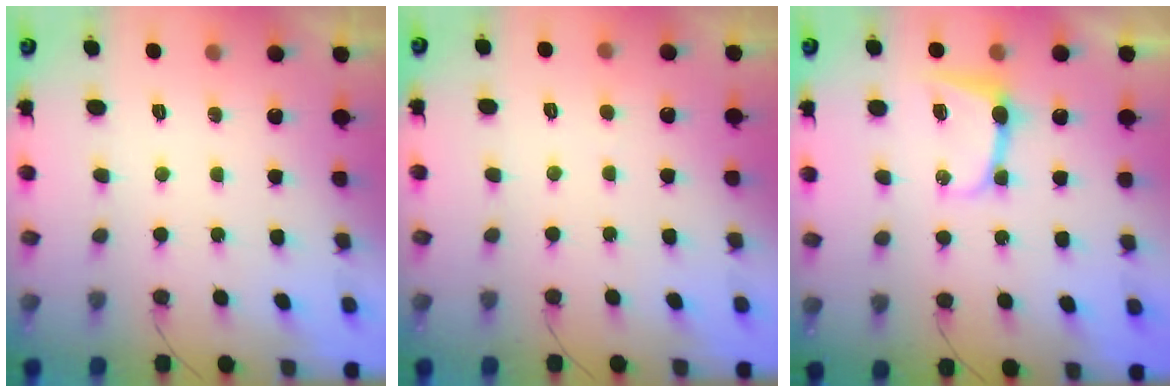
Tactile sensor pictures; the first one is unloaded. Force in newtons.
{"total": 2.1, "press": 2.1, "slide": 0.2}
{"total": 7.9, "press": 7.9, "slide": 0.7}